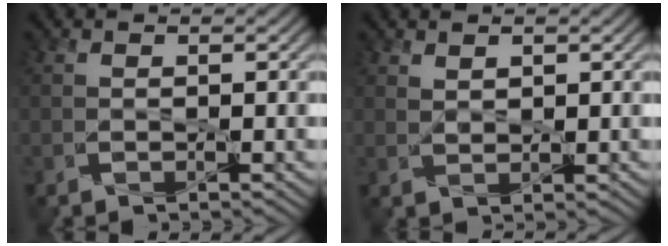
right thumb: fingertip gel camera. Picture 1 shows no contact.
{"total": 1.1, "force": [1.0, 0.4, 0.2], "torque": [-0.011, -0.001, 0.021]}